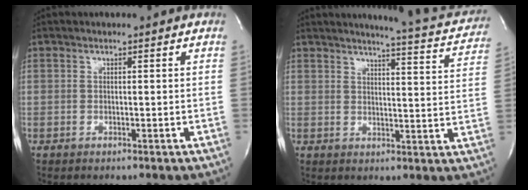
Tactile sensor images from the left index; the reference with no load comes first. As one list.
[{"total": 14.1, "force": [13.2, 1.2, 4.9], "torque": [-0.057, -0.046, 0.136]}]